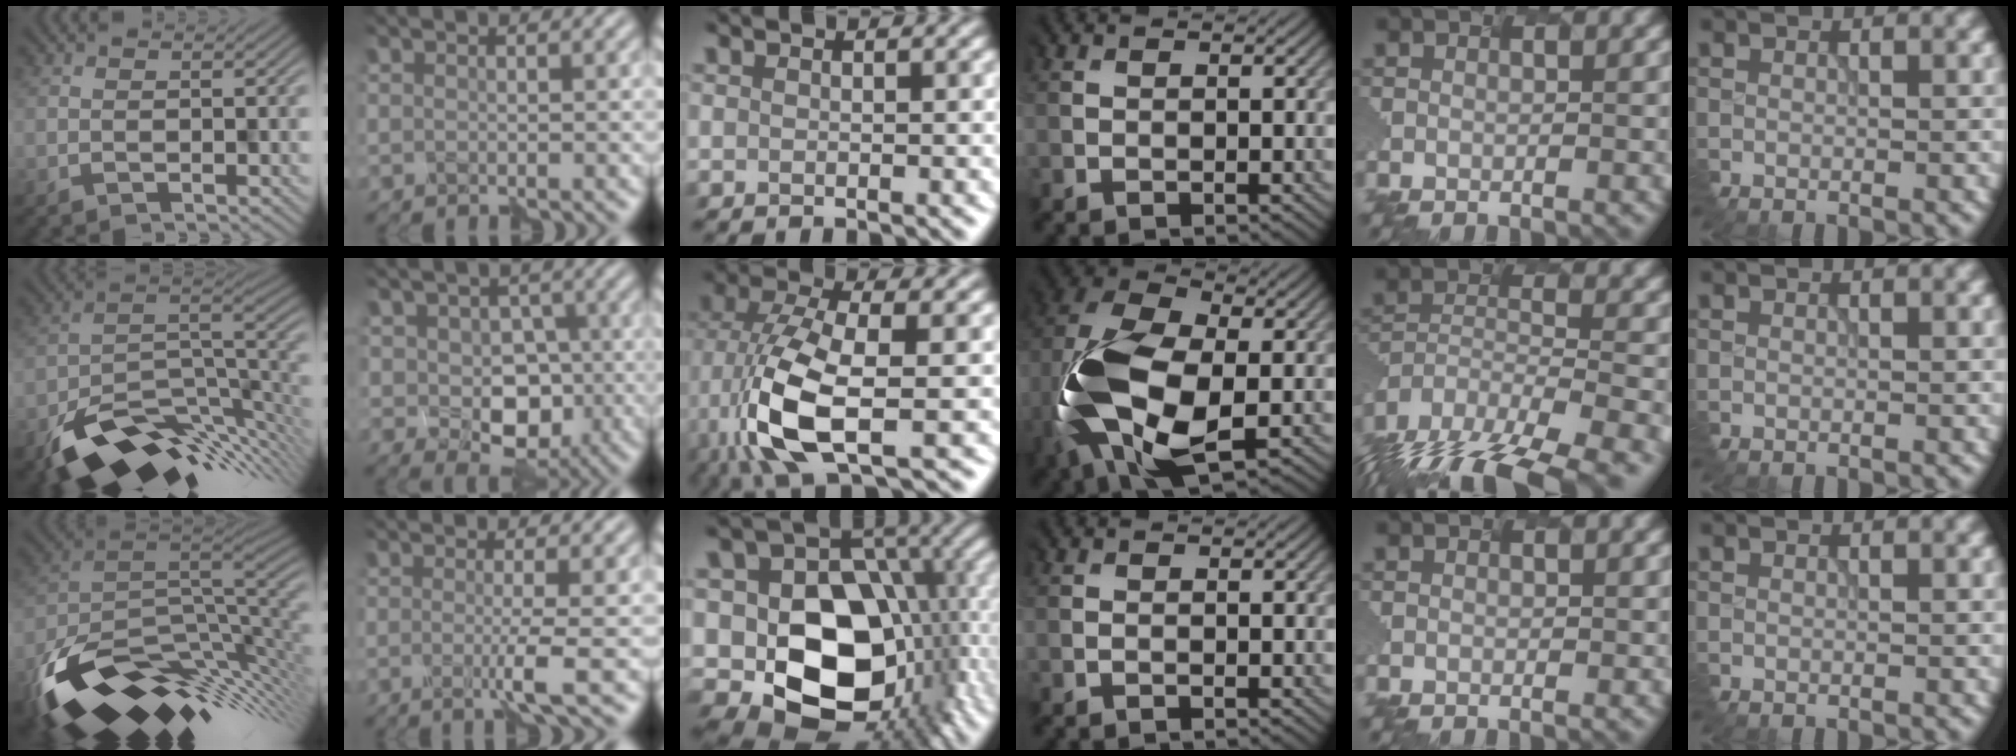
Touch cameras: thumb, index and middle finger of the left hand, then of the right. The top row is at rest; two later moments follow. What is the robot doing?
{"motion": "assemble", "object": "markers"}